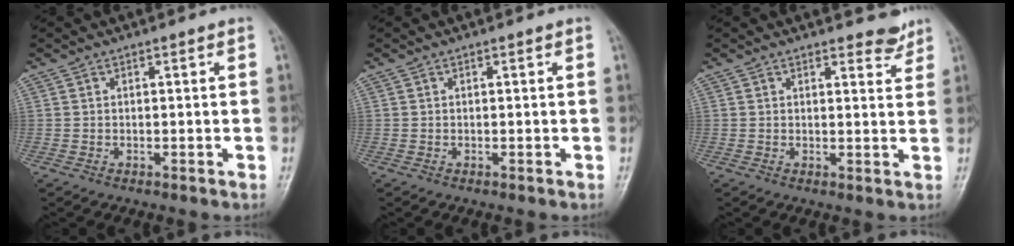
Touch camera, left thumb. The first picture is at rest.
{"total": 0.0}
{"total": 3.2, "force": [2.8, 1.2, 0.9], "torque": [0.004, -0.023, 0.031]}